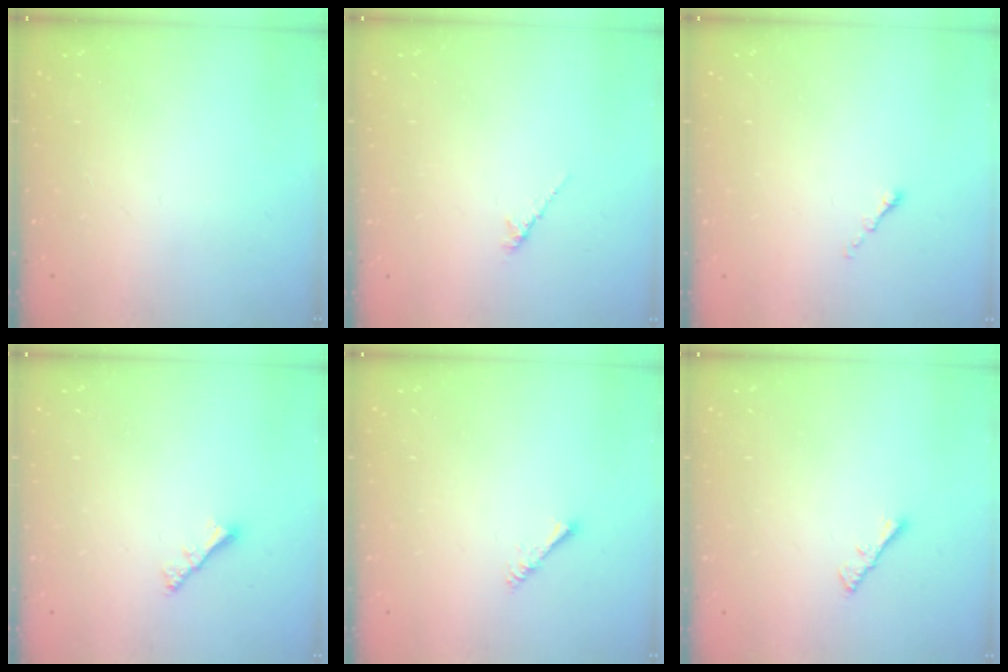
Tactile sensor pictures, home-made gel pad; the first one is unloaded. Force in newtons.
{"total": 2.0, "press": 2.0, "slide": 0.6}
{"total": 0.0}
{"total": 2.4, "press": 2.4, "slide": 0.6}
{"total": 1.4, "press": 1.3, "slide": 0.3}
{"total": 1.3, "press": 1.2, "slide": 0.4}